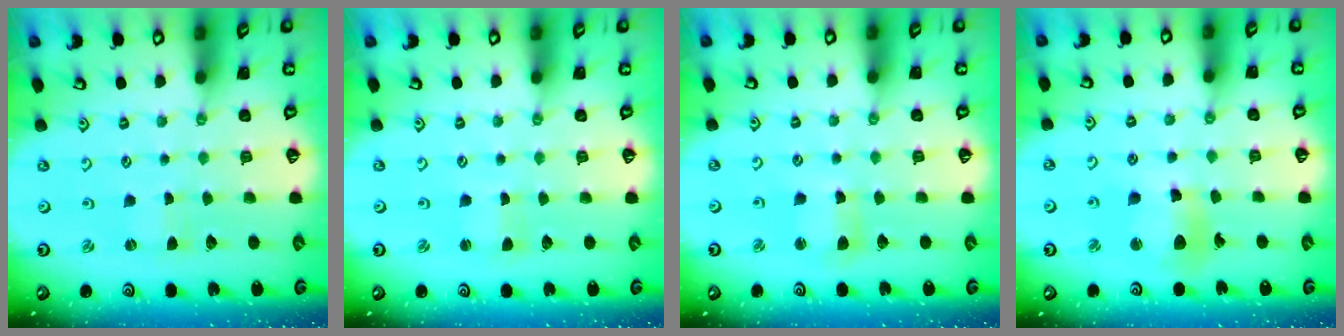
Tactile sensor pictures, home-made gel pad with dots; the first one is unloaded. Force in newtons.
{"total": 0.9, "press": 0.9, "slide": 0.0}
{"total": 5.3, "press": 5.2, "slide": 0.8}
{"total": 10.6, "press": 10.4, "slide": 1.8}